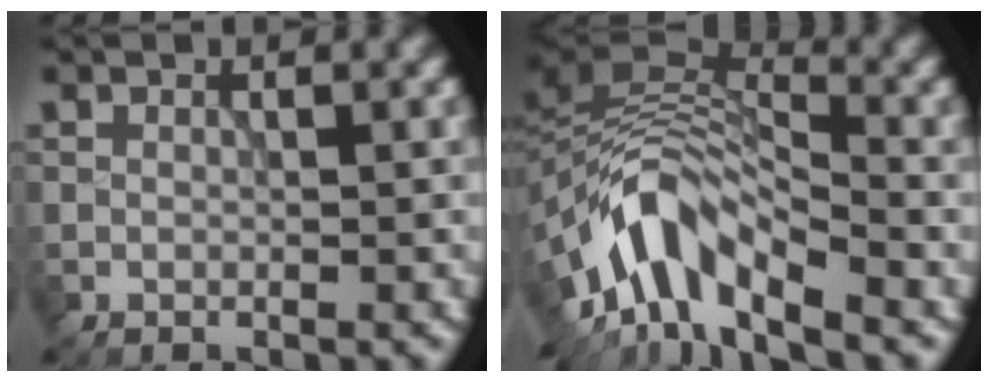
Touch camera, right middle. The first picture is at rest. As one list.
[{"total": 8.9, "force": [-5.3, 3.6, 6.2], "torque": [-0.093, 0.012, -0.114]}]